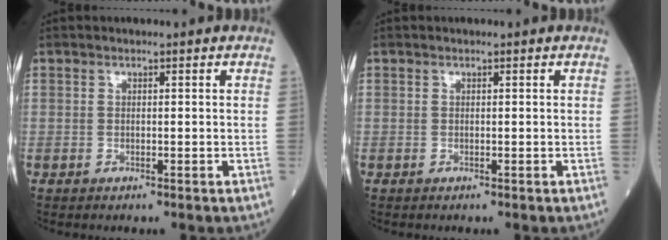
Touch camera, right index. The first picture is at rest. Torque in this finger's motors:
{"motor_torque": [0.01, 0.01, 0.00, 0.00]}